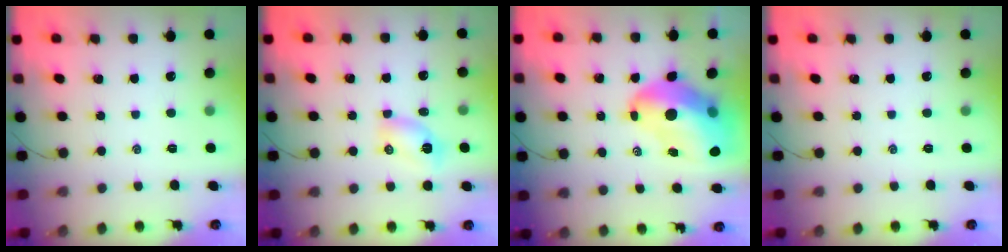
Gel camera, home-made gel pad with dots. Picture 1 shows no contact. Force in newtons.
{"total": 5.2, "press": 5.0, "slide": 1.6}
{"total": 16.8, "press": 16.1, "slide": 4.7}
{"total": 0.0}